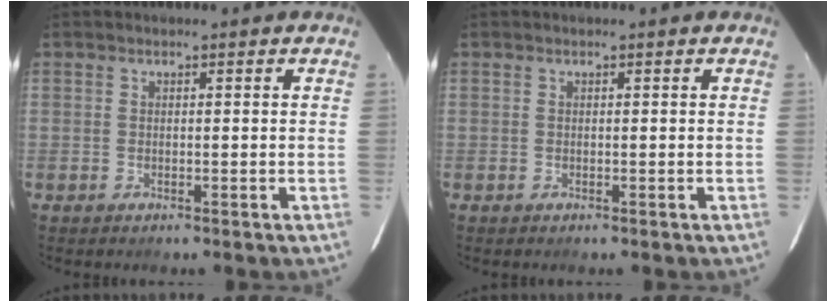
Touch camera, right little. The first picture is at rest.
{"total": 0.0}